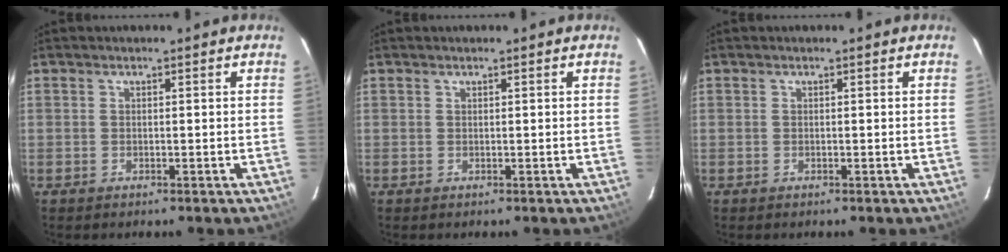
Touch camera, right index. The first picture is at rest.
{"total": 0.0}
{"total": 0.0}